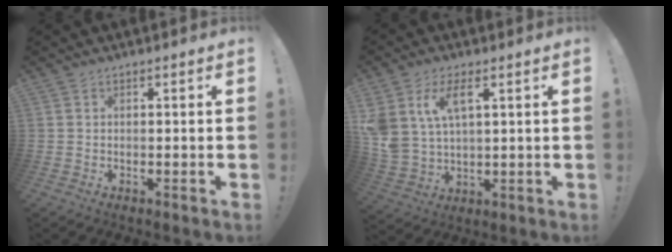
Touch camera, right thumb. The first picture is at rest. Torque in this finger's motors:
{"motor_torque": [1.81, 1.89, 0.94, 0.24, 0.12]}